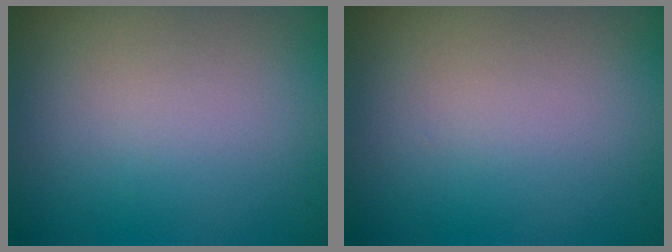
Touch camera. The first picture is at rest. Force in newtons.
{"total": 0.0}